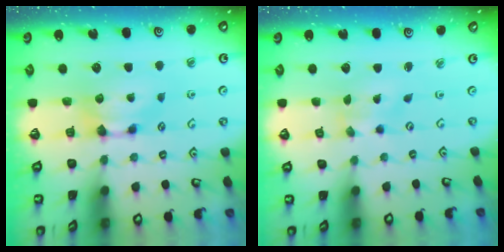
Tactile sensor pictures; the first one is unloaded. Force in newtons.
{"total": 2.7, "press": 2.5, "slide": 0.9}